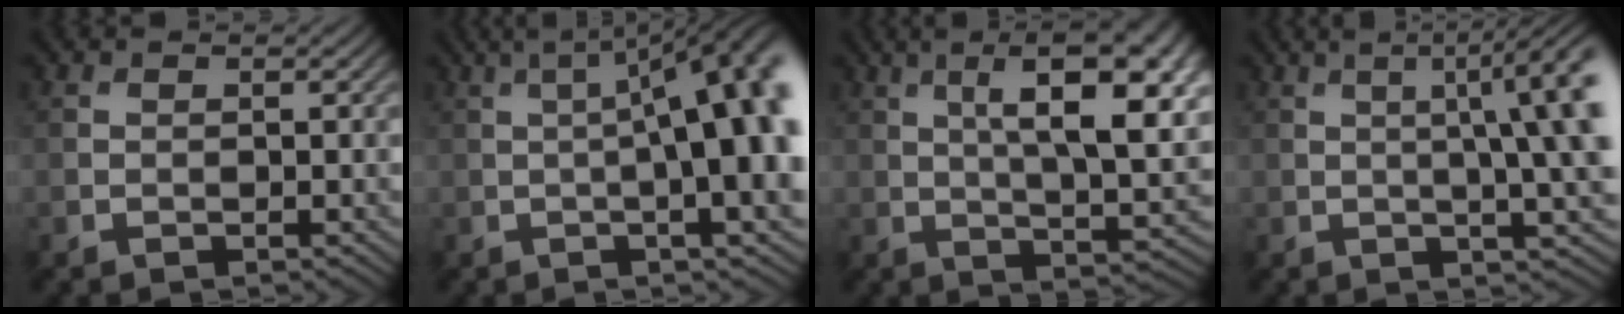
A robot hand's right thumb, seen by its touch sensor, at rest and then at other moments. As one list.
[{"total": 14.6, "force": [0.9, 4.3, 13.9], "torque": [-0.159, 0.022, 0.011]}, {"total": 13.2, "force": [4.2, 4.2, 11.8], "torque": [-0.176, 0.007, 0.069]}, {"total": 10.1, "force": [1.4, 2.3, 9.7], "torque": [-0.117, 0.018, 0.022]}]